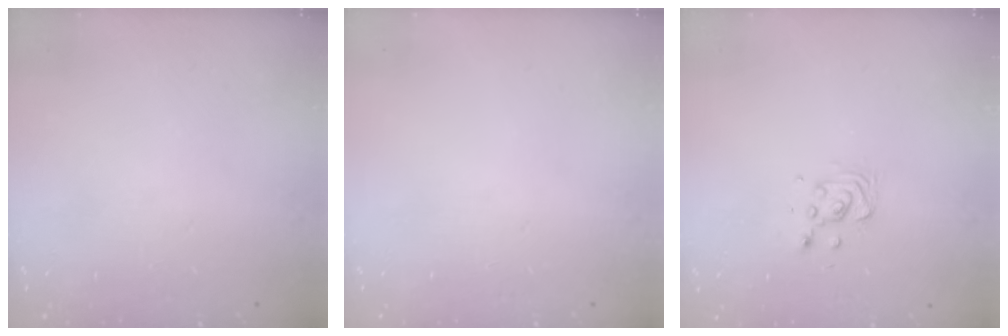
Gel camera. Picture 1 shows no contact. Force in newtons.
{"total": 0.0}
{"total": 6.2, "press": 6.0, "slide": 1.6}